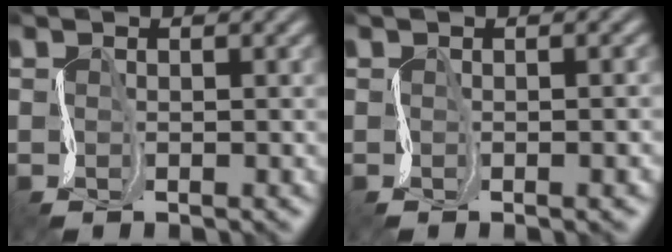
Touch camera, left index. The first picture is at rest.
{"total": 3.2, "force": [-0.4, 1.3, 2.9], "torque": [-0.013, 0.005, -0.001]}